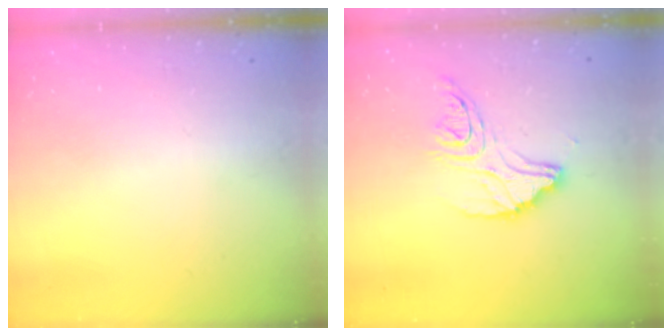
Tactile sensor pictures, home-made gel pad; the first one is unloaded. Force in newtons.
{"total": 13.7, "press": 13.7, "slide": 1.1}